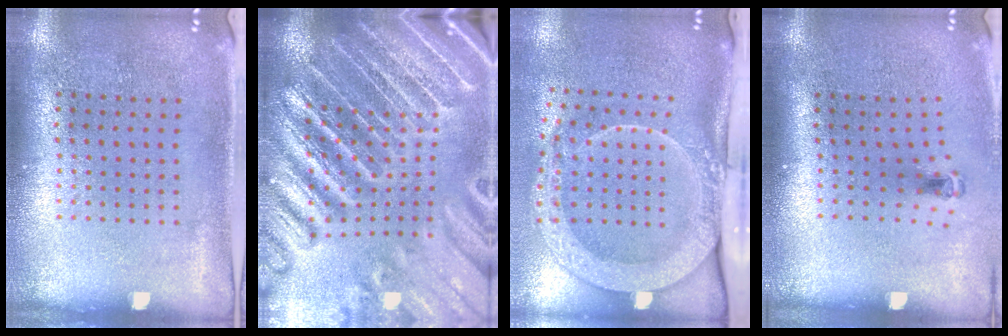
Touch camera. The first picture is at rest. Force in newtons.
{"total": 5.3, "press": 4.7, "slide": 2.5}
{"total": 3.0, "press": 2.1, "slide": 2.1}
{"total": 0.6, "press": 0.3, "slide": 0.5}